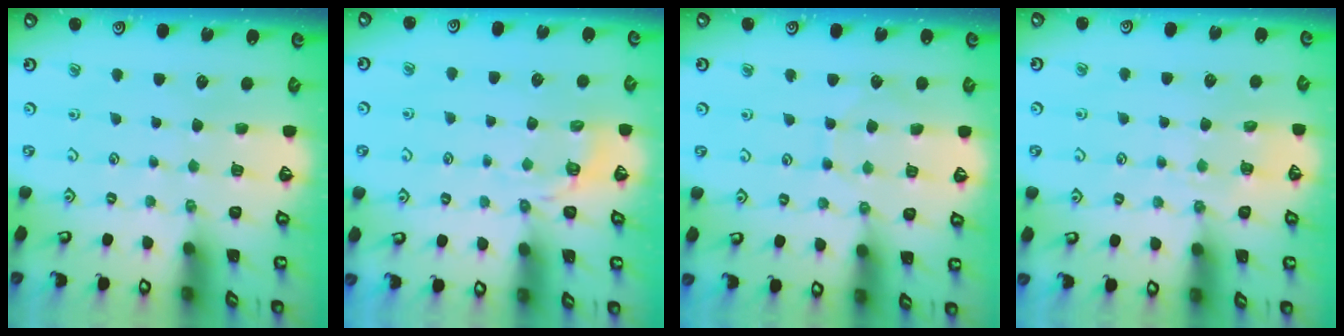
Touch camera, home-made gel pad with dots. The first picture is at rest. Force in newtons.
{"total": 4.2, "press": 3.6, "slide": 2.2}
{"total": 6.1, "press": 6.1, "slide": 0.6}
{"total": 6.3, "press": 6.3, "slide": 0.8}